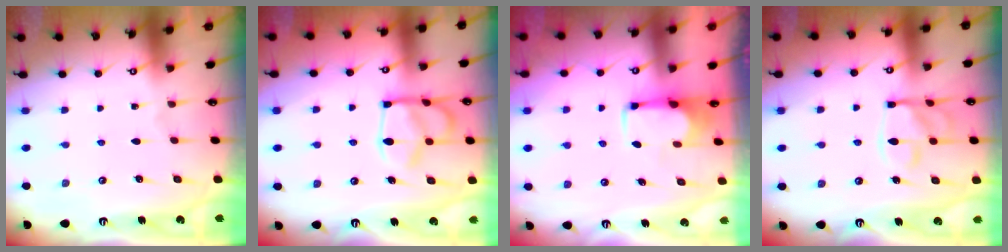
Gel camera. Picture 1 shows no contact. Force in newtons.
{"total": 13.9, "press": 13.8, "slide": 1.5}
{"total": 1.8, "press": 1.6, "slide": 0.7}
{"total": 13.9, "press": 13.8, "slide": 1.5}